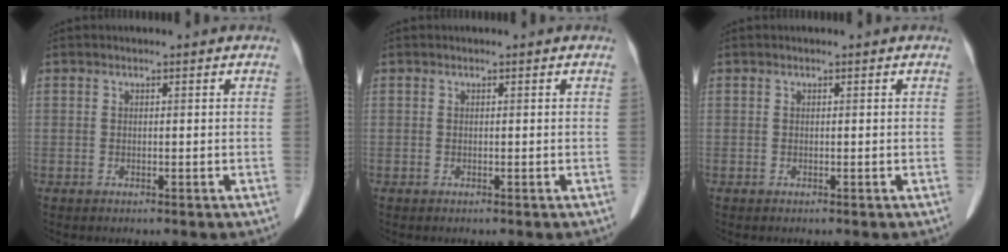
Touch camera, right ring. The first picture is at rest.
{"total": 0.0}
{"total": 0.0}